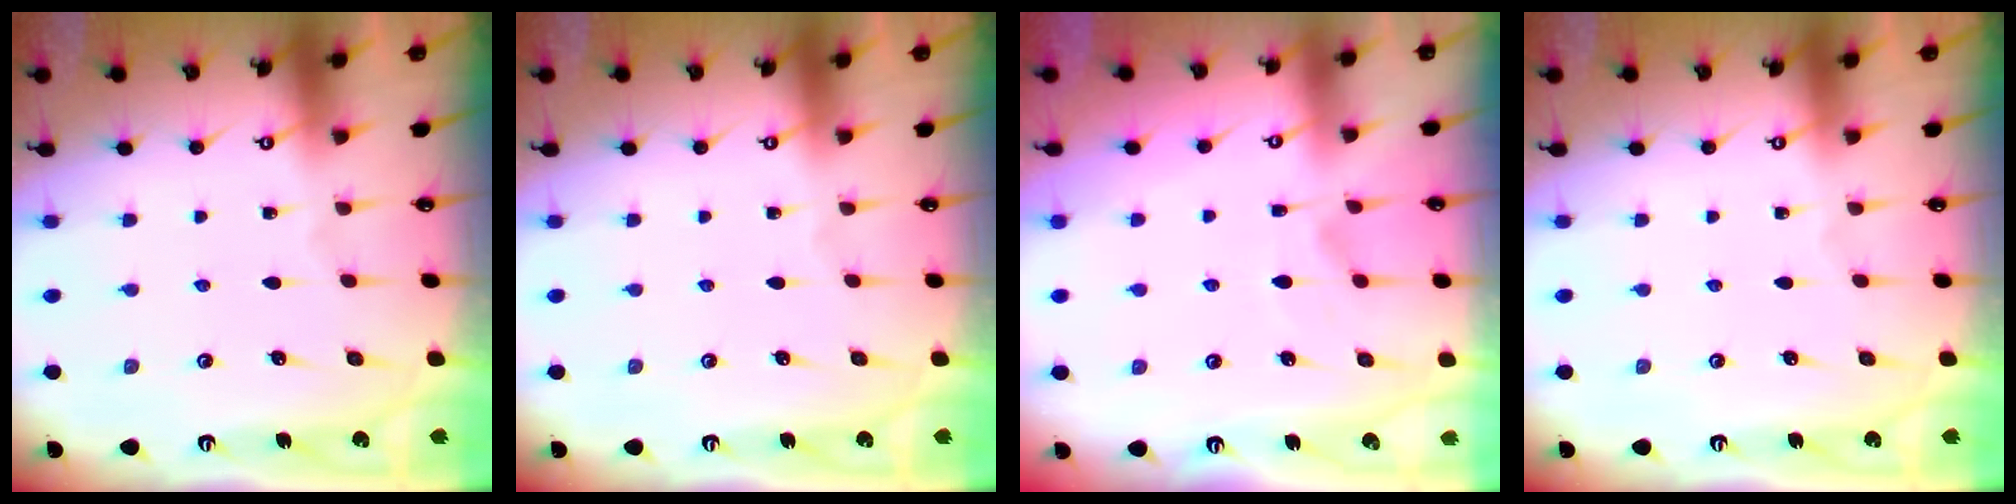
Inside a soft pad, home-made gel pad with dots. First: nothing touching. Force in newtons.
{"total": 0.0}
{"total": 2.5, "press": 2.2, "slide": 1.2}
{"total": 0.0}